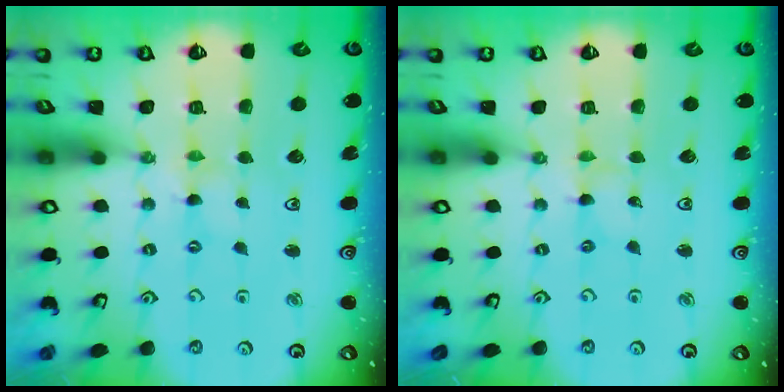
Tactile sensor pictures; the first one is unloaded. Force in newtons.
{"total": 0.0}